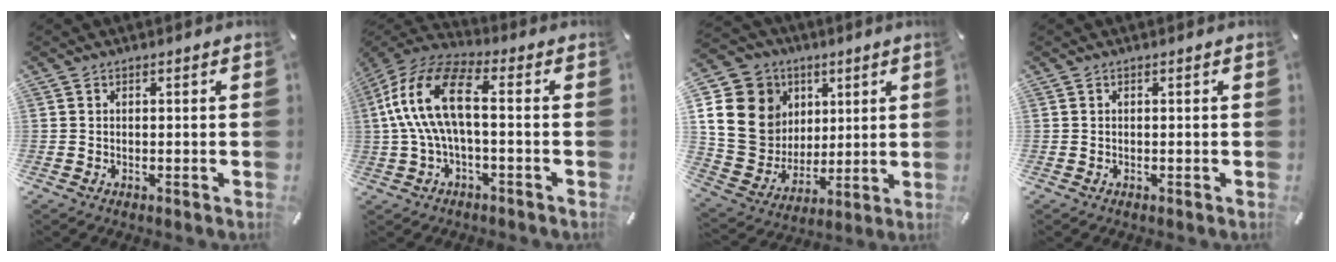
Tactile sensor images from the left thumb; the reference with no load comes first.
{"total": 15.7, "force": [0.5, 7.4, 13.8], "torque": [-0.299, 0.003, 0.001]}
{"total": 18.6, "force": [4.4, 16.8, 6.7], "torque": [-0.128, -0.017, 0.098]}
{"total": 0.0}